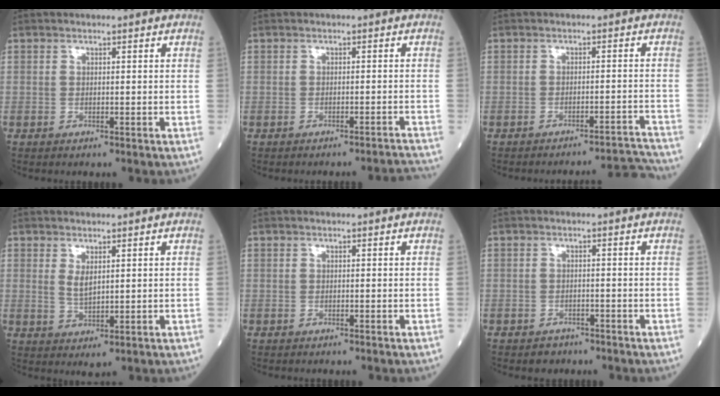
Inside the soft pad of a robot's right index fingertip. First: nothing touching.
{"total": 3.9, "force": [-3.8, -1.0, 0.2], "torque": [0.005, -0.003, -0.042]}
{"total": 6.8, "force": [-6.6, -1.8, -0.4], "torque": [0.023, 0.004, -0.086]}
{"total": 2.9, "force": [1.2, 0.9, 2.5], "torque": [-0.051, -0.011, 0.029]}
{"total": 0.0}
{"total": 1.9, "force": [-1.4, 1.3, 0.0], "torque": [-0.008, 0.005, -0.021]}